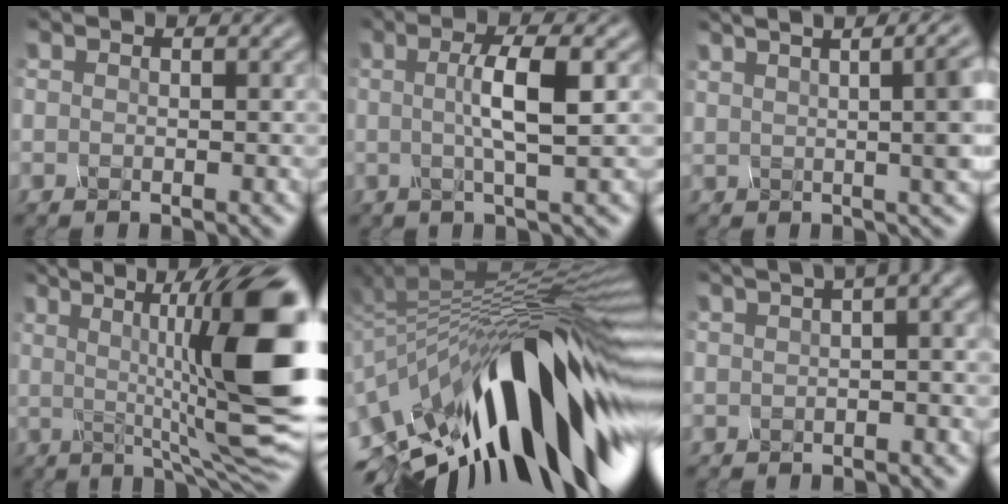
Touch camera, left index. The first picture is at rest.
{"total": 3.2, "force": [0.5, -0.2, 3.1], "torque": [-0.073, 0.006, 0.020]}
{"total": 11.4, "force": [3.0, 4.4, 10.1], "torque": [-0.069, 0.074, 0.034]}
{"total": 13.1, "force": [1.2, 2.4, 12.8], "torque": [-0.167, 0.015, 0.036]}
{"total": 12.3, "force": [-3.6, 4.2, 11.0], "torque": [-0.172, 0.026, -0.050]}
{"total": 8.9, "force": [1.0, 3.1, 8.3], "torque": [-0.073, 0.038, 0.016]}